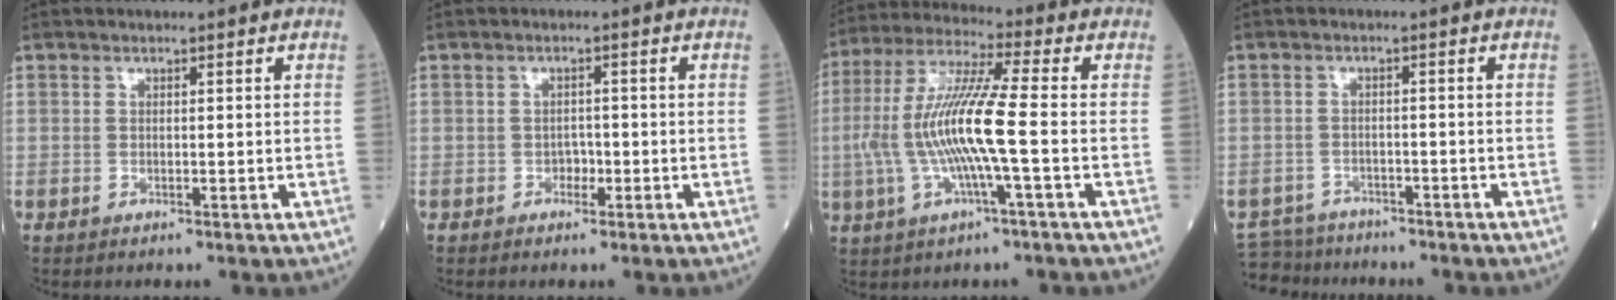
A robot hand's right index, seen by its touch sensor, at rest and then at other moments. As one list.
[{"total": 2.2, "force": [-0.9, 1.6, 1.3], "torque": [-0.026, 0.005, -0.013]}, {"total": 13.9, "force": [-2.0, 0.8, 13.7], "torque": [-0.292, 0.004, -0.044]}, {"total": 8.2, "force": [-7.4, 3.4, 1.4], "torque": [-0.034, 0.008, -0.113]}]